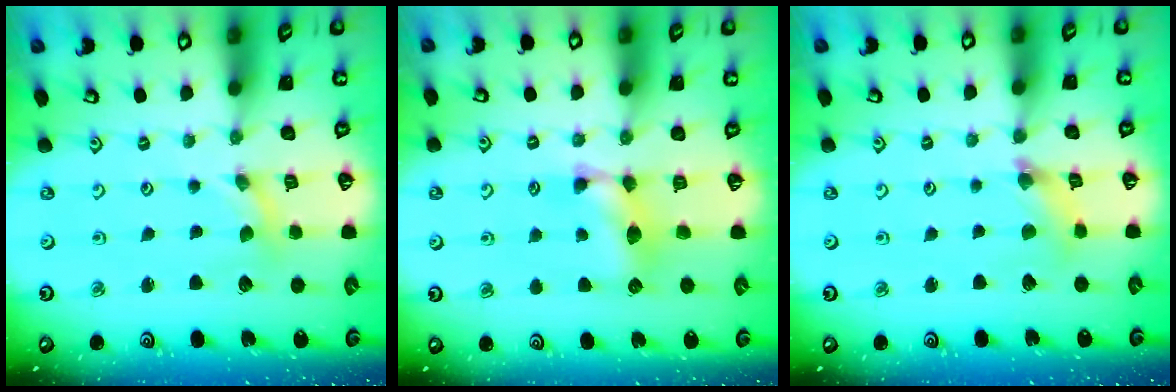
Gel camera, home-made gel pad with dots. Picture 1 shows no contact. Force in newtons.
{"total": 10.0, "press": 10.0, "slide": 0.4}
{"total": 3.9, "press": 3.8, "slide": 0.4}